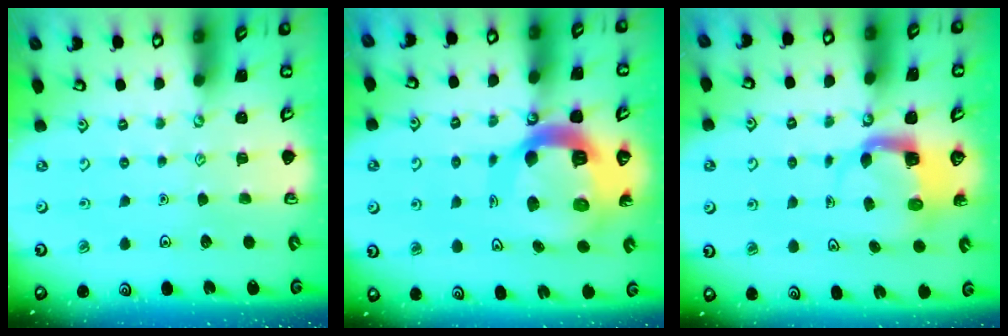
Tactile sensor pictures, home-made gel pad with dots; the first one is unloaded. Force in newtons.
{"total": 16.4, "press": 16.3, "slide": 1.8}
{"total": 4.3, "press": 4.3, "slide": 0.3}